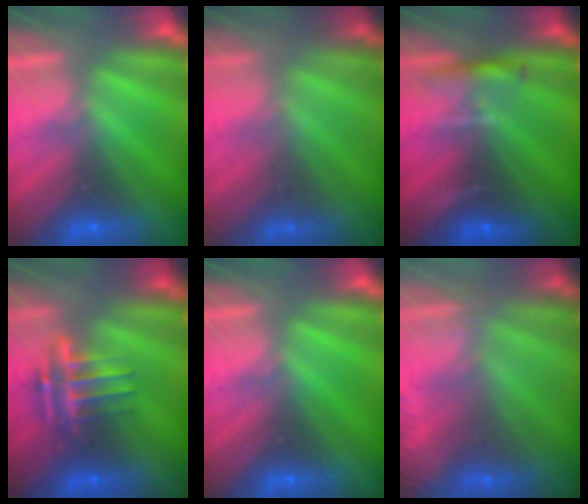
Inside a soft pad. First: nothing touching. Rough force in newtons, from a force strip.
{"total": 1.7}
{"total": 9.4}
{"total": 7.4}
{"total": 0.0}
{"total": 3.6}